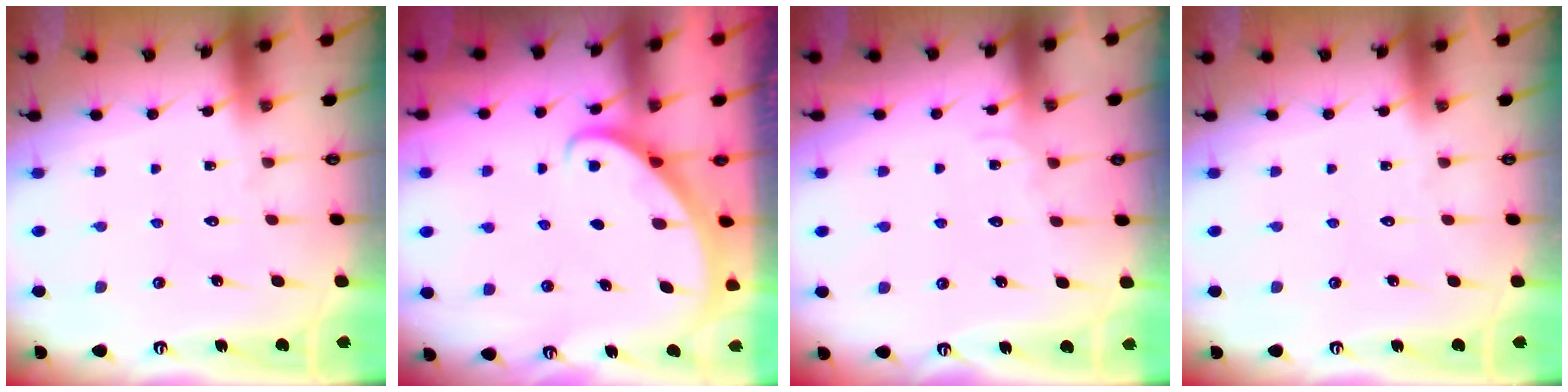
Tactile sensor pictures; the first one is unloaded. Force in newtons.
{"total": 2.9, "press": 2.9, "slide": 0.2}
{"total": 4.5, "press": 4.5, "slide": 0.5}
{"total": 0.0}